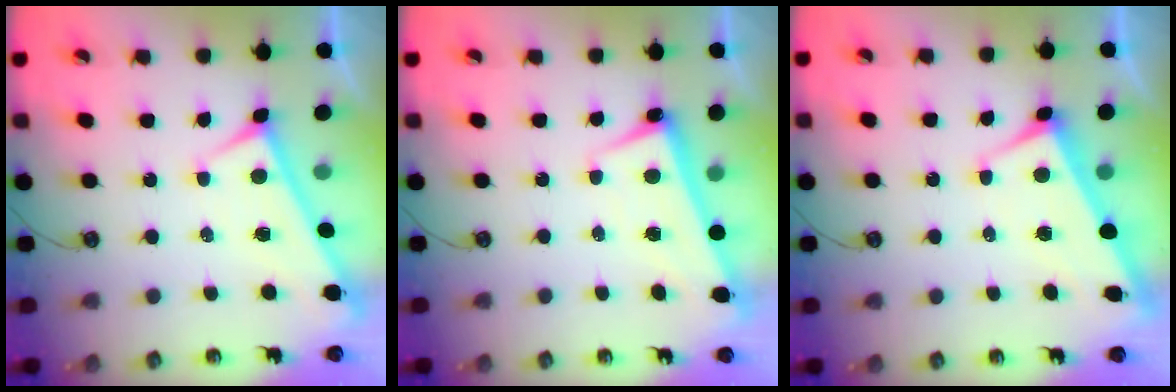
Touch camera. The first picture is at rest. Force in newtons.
{"total": 2.4, "press": 2.3, "slide": 0.7}
{"total": 2.9, "press": 2.8, "slide": 0.9}